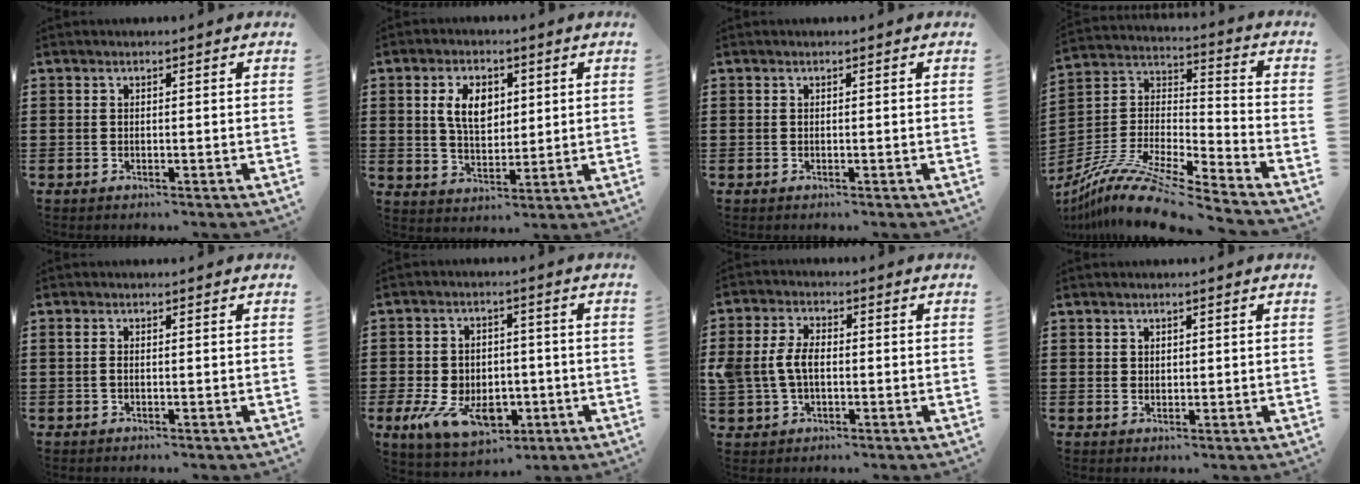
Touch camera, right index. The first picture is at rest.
{"total": 6.3, "force": [1.7, 3.9, 4.6], "torque": [-0.101, 0.009, 0.023]}
{"total": 0.0}
{"total": 12.3, "force": [-10.6, 1.3, 6.2], "torque": [-0.129, 0.017, -0.210]}
{"total": 0.7, "force": [-0.1, 0.2, 0.6], "torque": [-0.014, -0.001, -0.002]}
{"total": 9.3, "force": [-3.2, 6.3, 6.1], "torque": [-0.149, 0.009, -0.057]}
{"total": 5.5, "force": [-0.3, 3.6, 4.1], "torque": [-0.119, -0.002, -0.016]}
{"total": 1.4, "force": [1.0, 1.0, 0.2], "torque": [-0.006, 0.005, 0.019]}